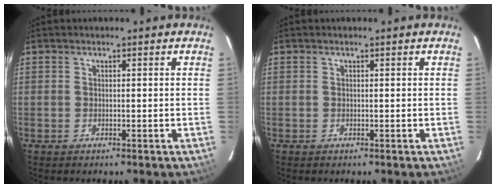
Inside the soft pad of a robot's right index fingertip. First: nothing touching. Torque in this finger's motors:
{"motor_torque": [0.00, 0.00, 0.00, 0.00]}